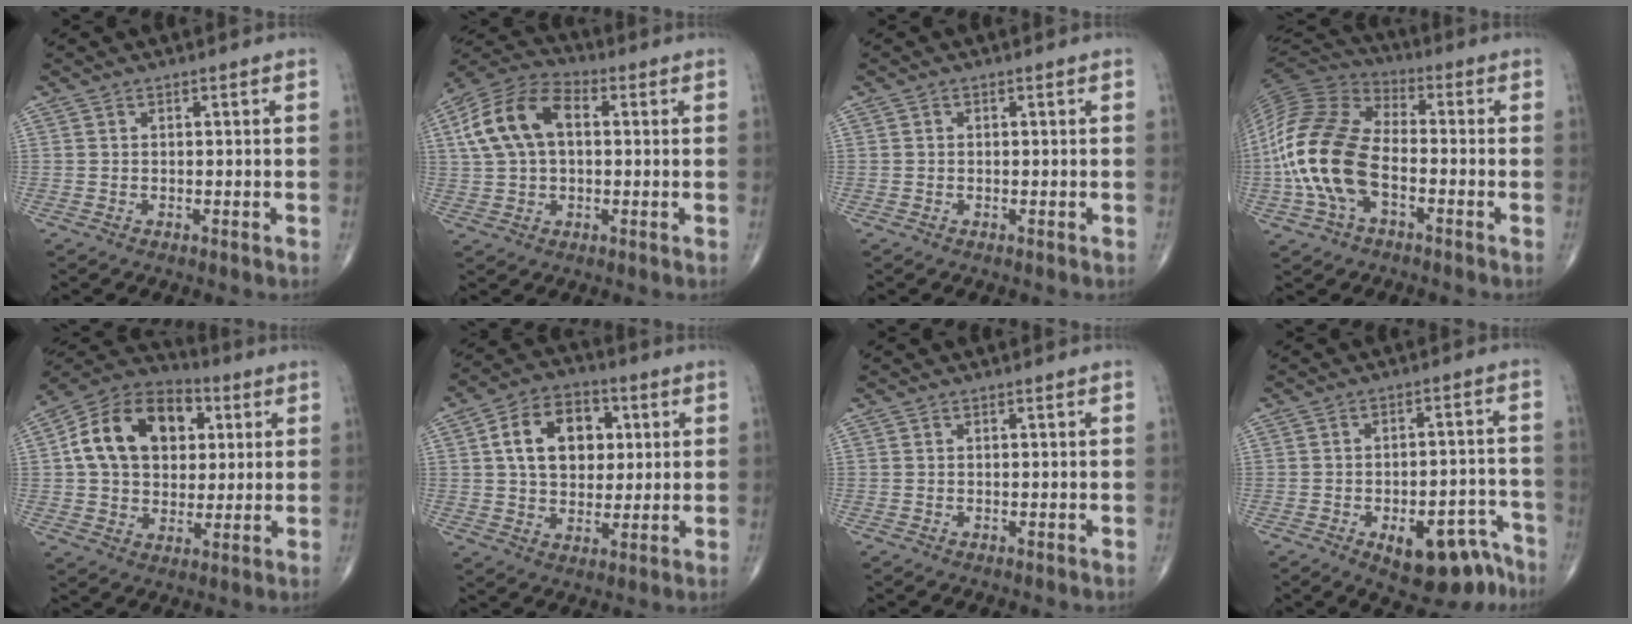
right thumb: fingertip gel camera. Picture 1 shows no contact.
{"total": 13.5, "force": [2.5, 8.4, 10.3], "torque": [-0.201, 0.032, 0.039]}
{"total": 0.0}
{"total": 18.2, "force": [-4.0, 10.3, 14.5], "torque": [-0.306, 0.029, -0.078]}
{"total": 18.5, "force": [4.3, 13.2, 12.2], "torque": [-0.179, 0.011, 0.067]}
{"total": 13.6, "force": [3.1, 9.6, 9.2], "torque": [-0.112, 0.006, 0.047]}
{"total": 0.0}
{"total": 13.3, "force": [-8.6, 6.2, 8.1], "torque": [-0.072, 0.074, -0.115]}